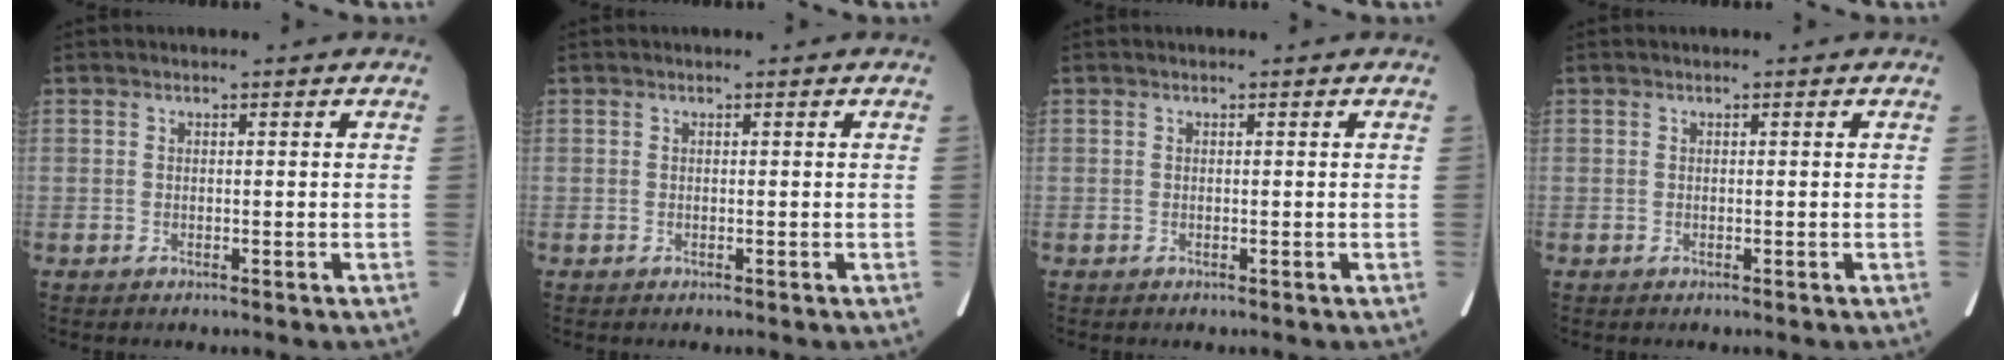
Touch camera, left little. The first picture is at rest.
{"total": 0.0}
{"total": 0.0}
{"total": 0.0}